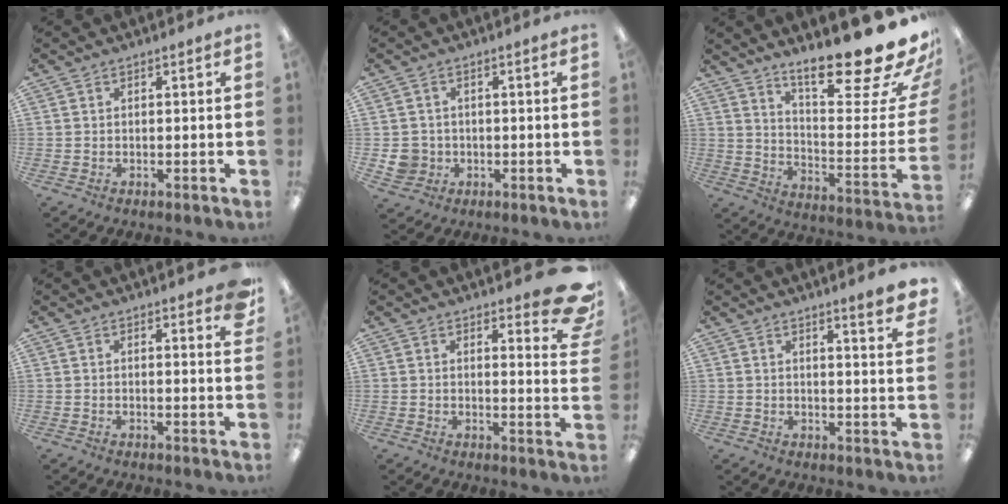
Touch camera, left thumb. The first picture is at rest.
{"total": 4.6, "force": [-0.5, 4.5, 1.0], "torque": [-0.023, 0.007, -0.009]}
{"total": 21.7, "force": [17.2, 3.7, 12.8], "torque": [-0.175, -0.140, 0.273]}
{"total": 3.9, "force": [2.9, 0.9, 2.5], "torque": [-0.023, -0.019, 0.044]}
{"total": 10.1, "force": [6.7, 3.3, 6.9], "torque": [-0.072, -0.045, 0.112]}
{"total": 5.4, "force": [4.3, 0.2, 3.3], "torque": [-0.042, -0.033, 0.067]}